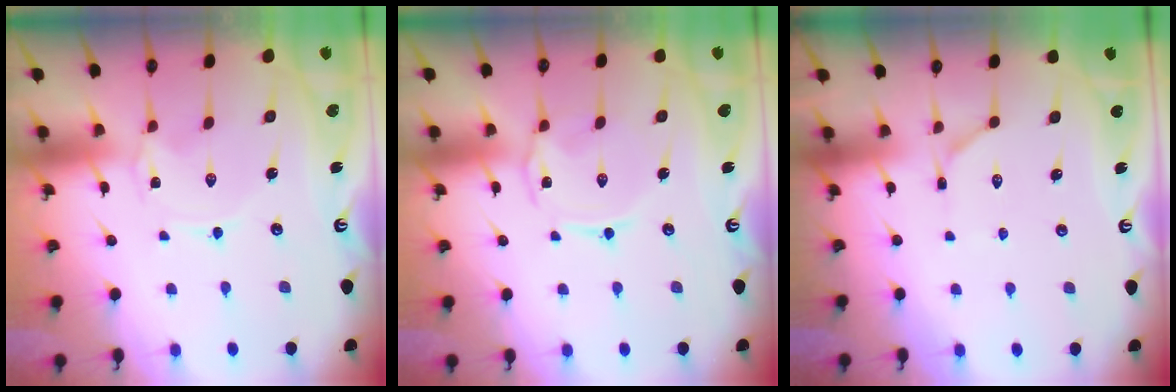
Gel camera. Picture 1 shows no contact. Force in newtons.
{"total": 2.1, "press": 2.0, "slide": 0.6}
{"total": 3.9, "press": 3.9, "slide": 0.5}